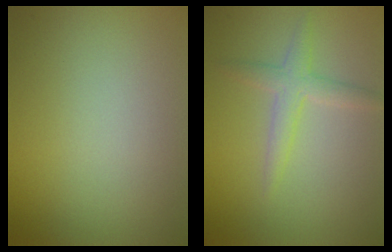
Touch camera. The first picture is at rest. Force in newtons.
{"total": 2.1, "press": 2.1, "slide": 0.1}